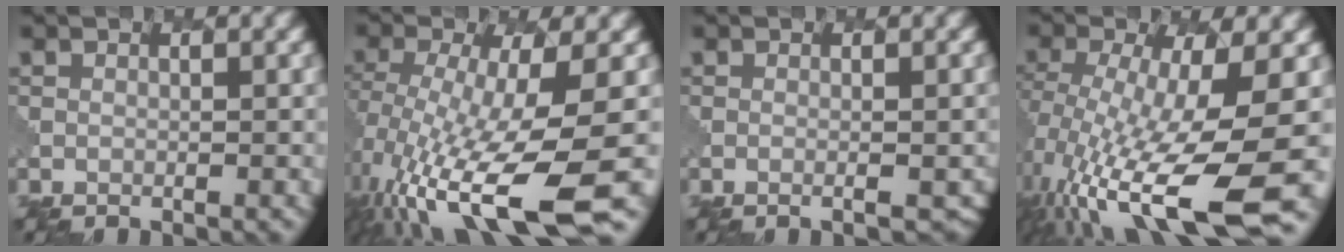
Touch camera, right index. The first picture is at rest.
{"total": 12.8, "force": [-4.4, 3.4, 11.5], "torque": [-0.229, -0.029, -0.059]}
{"total": 2.6, "force": [-0.9, 1.0, 2.2], "torque": [-0.010, 0.010, -0.008]}
{"total": 14.4, "force": [-4.4, 4.3, 13.0], "torque": [-0.241, -0.025, -0.063]}